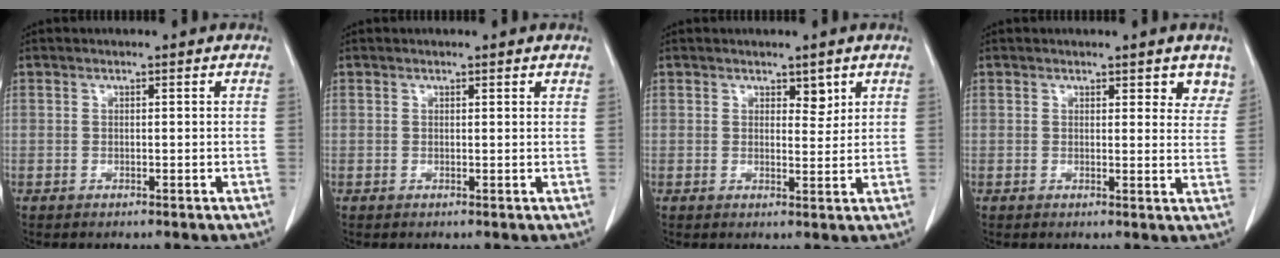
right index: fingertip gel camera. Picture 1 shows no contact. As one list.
[{"total": 0.7, "force": [0.7, 0.1, 0.2], "torque": [-0.006, -0.002, 0.005]}, {"total": 2.2, "force": [1.4, 1.2, 1.3], "torque": [-0.012, -0.007, 0.023]}, {"total": 4.3, "force": [3.3, 1.8, 2.0], "torque": [-0.002, -0.009, 0.031]}]